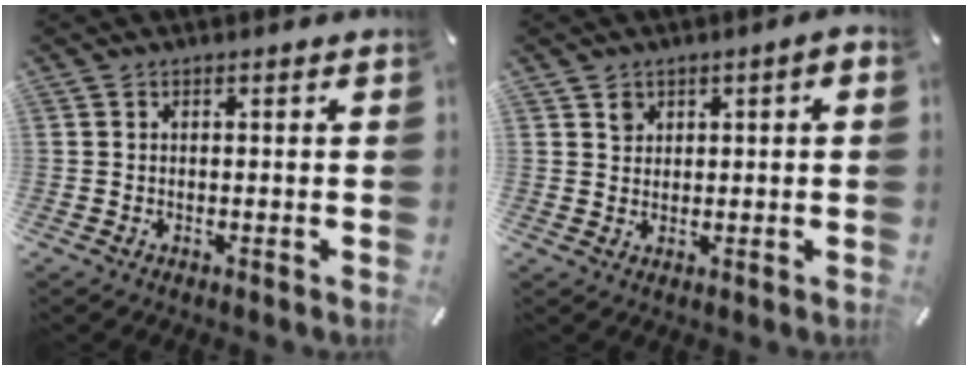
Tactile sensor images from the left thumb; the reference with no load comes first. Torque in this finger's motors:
{"motor_torque": [0.32, 0.38, 0.21, -0.22, 0.02]}